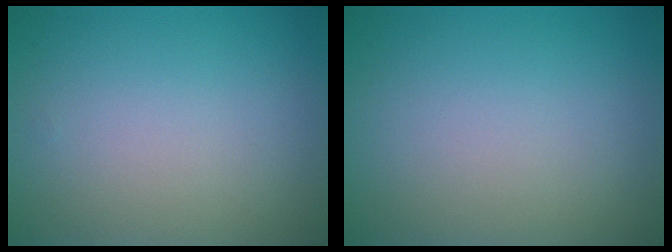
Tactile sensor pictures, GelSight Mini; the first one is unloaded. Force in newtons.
{"total": 0.0}